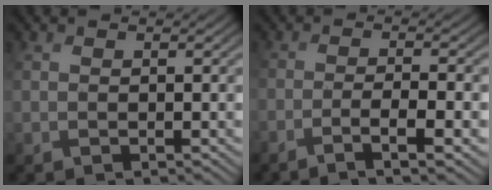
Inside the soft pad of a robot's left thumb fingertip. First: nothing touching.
{"total": 5.4, "force": [-3.6, 0.8, 3.9], "torque": [-0.051, 0.012, -0.068]}